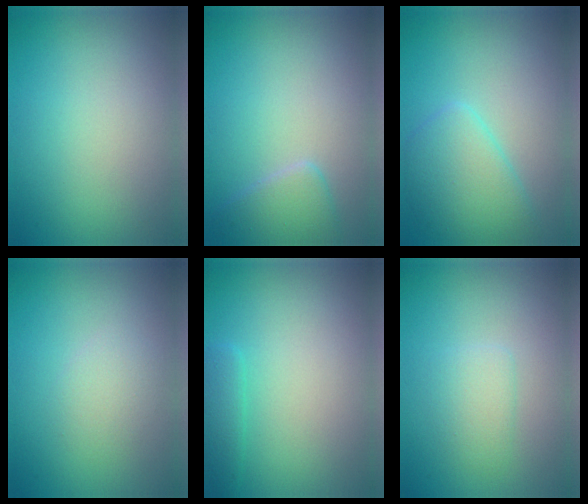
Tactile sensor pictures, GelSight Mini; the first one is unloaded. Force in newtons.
{"total": 2.4, "press": 2.4, "slide": 0.1}
{"total": 4.2, "press": 4.2, "slide": 0.2}
{"total": 1.6, "press": 1.6, "slide": 0.1}
{"total": 1.4, "press": 1.4, "slide": 0.1}
{"total": 1.8, "press": 1.8, "slide": 0.1}